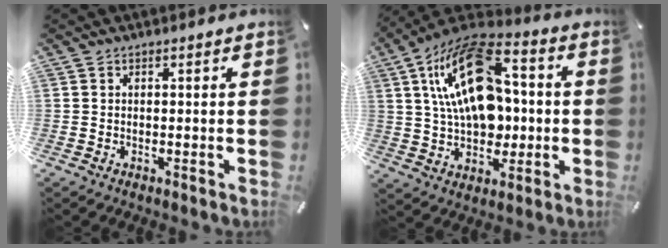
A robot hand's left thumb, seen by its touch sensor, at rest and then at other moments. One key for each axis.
{"total": 21.9, "fx": 3.7, "fy": 13.9, "fz": 16.5, "tx": -0.314, "ty": -0.008, "tz": 0.058}